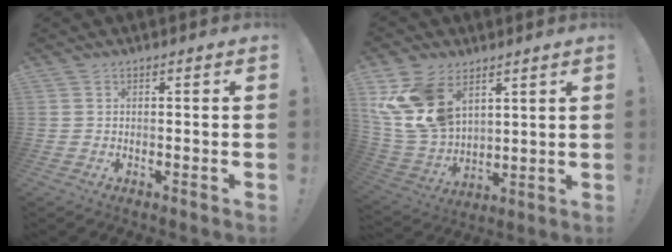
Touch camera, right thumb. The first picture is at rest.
{"total": 16.0, "force": [8.1, 10.5, 9.1], "torque": [-0.192, -0.047, 0.157]}